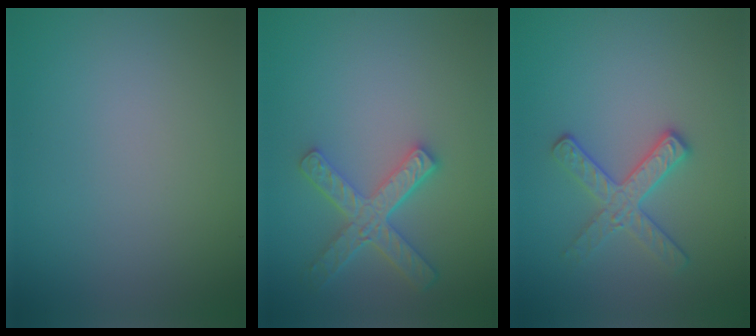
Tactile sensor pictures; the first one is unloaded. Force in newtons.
{"total": 4.3, "press": 3.5, "slide": 2.5}
{"total": 2.8, "press": 2.6, "slide": 1.0}